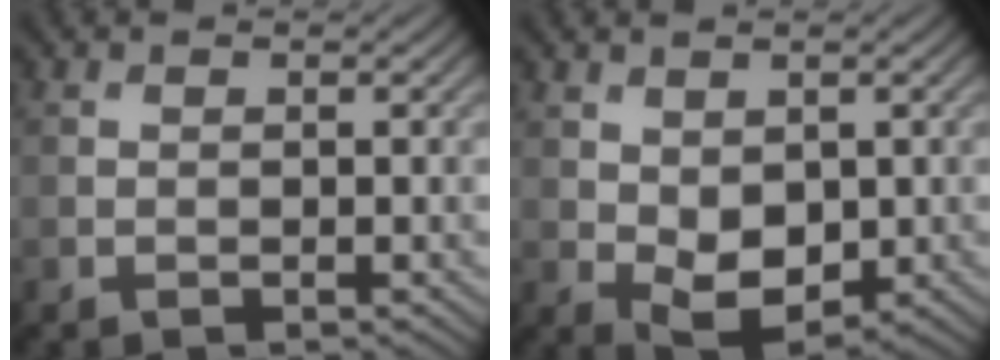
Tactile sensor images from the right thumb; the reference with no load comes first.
{"total": 5.1, "force": [0.0, 3.3, 3.9], "torque": [-0.085, -0.011, 0.010]}